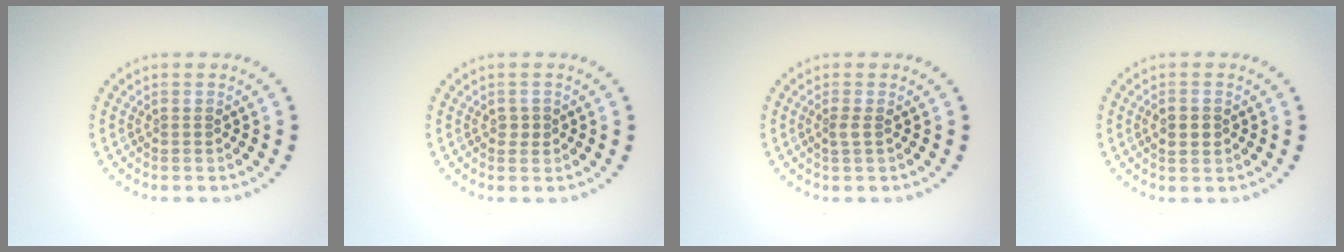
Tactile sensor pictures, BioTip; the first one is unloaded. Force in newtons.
{"total": 0.8, "press": 0.8, "slide": 0.1}
{"total": 0.9, "press": 0.7, "slide": 0.6}
{"total": 1.6, "press": 1.6, "slide": 0.1}